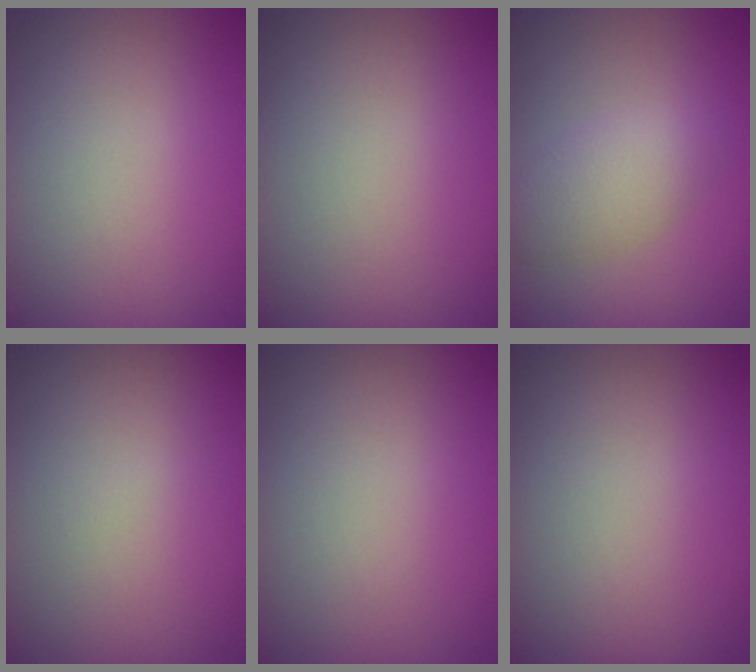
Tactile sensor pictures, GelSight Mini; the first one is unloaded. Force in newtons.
{"total": 0.0}
{"total": 3.3, "press": 3.3, "slide": 0.1}
{"total": 0.0}
{"total": 0.0}
{"total": 0.0}